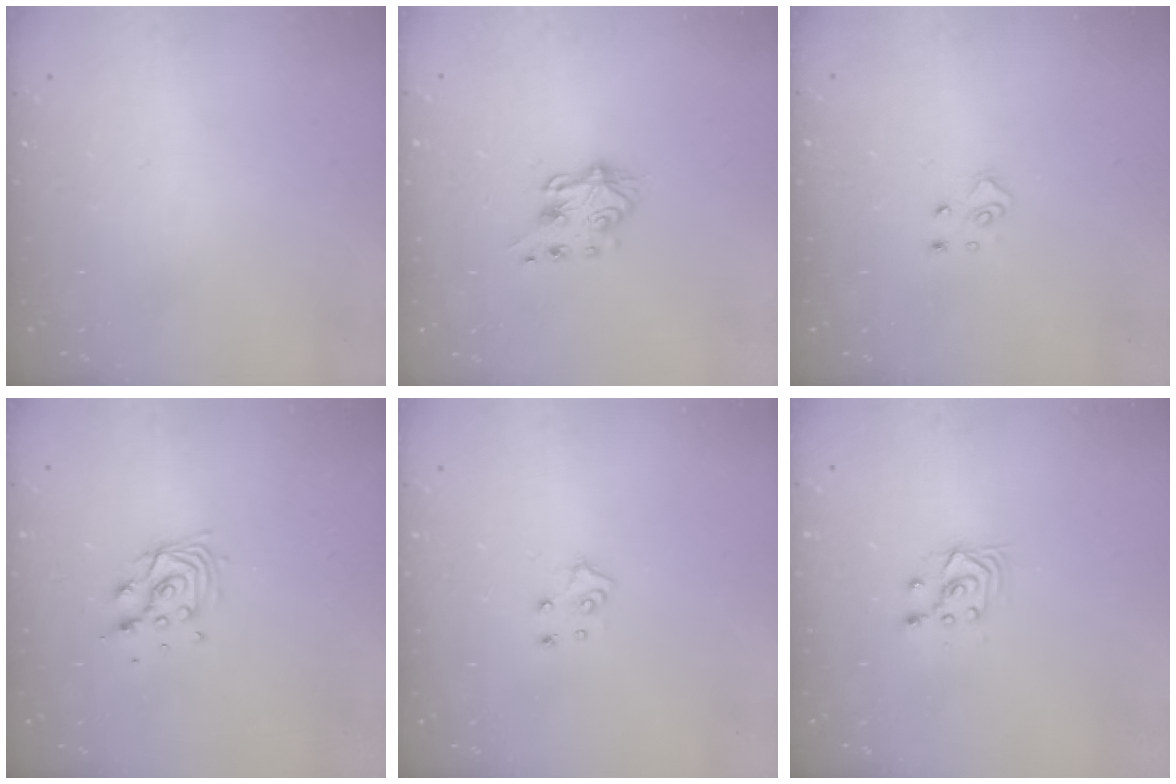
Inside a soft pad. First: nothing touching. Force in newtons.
{"total": 6.5, "press": 6.5, "slide": 0.6}
{"total": 4.8, "press": 4.8, "slide": 0.5}
{"total": 8.9, "press": 8.9, "slide": 1.0}
{"total": 5.6, "press": 5.6, "slide": 0.5}
{"total": 3.7, "press": 3.4, "slide": 1.6}